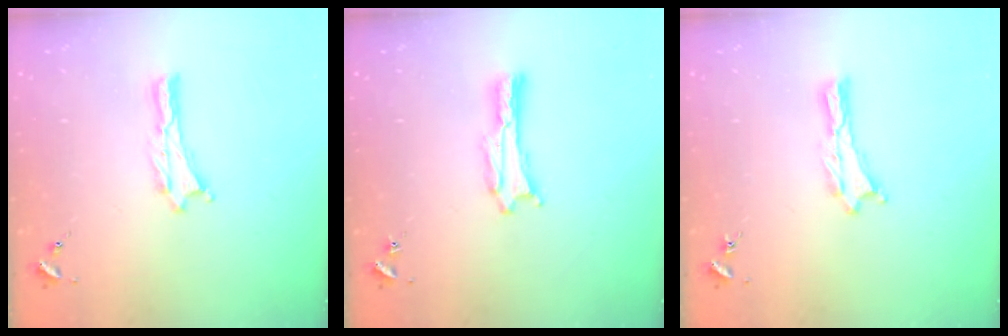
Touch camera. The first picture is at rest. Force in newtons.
{"total": 1.1, "press": 1.1, "slide": 0.0}
{"total": 0.0}